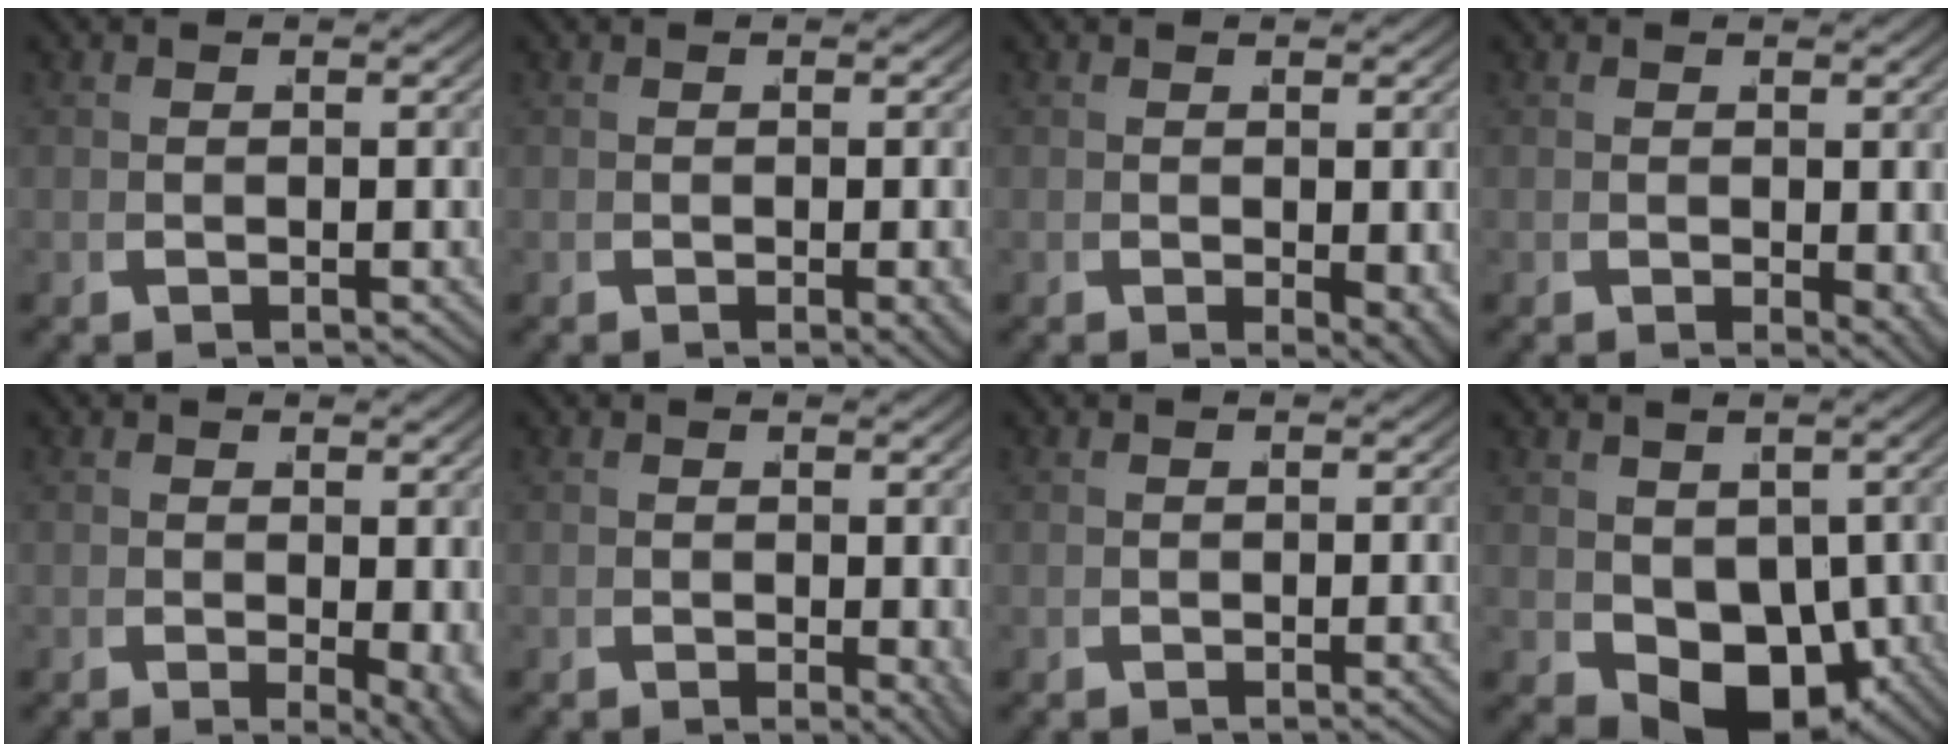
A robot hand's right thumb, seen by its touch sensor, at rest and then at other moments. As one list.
[{"total": 1.4, "force": [-0.3, 0.4, 1.3], "torque": [-0.020, -0.002, -0.002]}, {"total": 2.6, "force": [-0.2, 1.2, 2.3], "torque": [-0.027, -0.012, 0.006]}, {"total": 1.9, "force": [0.1, 1.0, 1.6], "torque": [-0.014, -0.009, 0.009]}, {"total": 3.1, "force": [-0.1, 1.4, 2.7], "torque": [-0.036, -0.017, 0.009]}, {"total": 1.6, "force": [0.0, 0.8, 1.4], "torque": [-0.012, -0.007, 0.005]}, {"total": 0.6, "force": [-0.2, 0.1, 0.6], "torque": [-0.012, 0.003, -0.002]}, {"total": 7.6, "force": [-1.5, 5.2, 5.3], "torque": [-0.096, -0.052, 0.011]}]